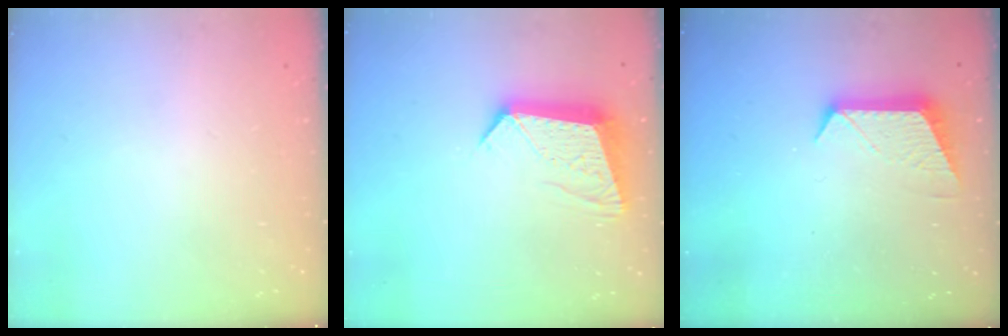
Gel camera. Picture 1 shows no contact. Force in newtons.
{"total": 11.6, "press": 11.6, "slide": 1.1}
{"total": 10.1, "press": 10.1, "slide": 0.5}